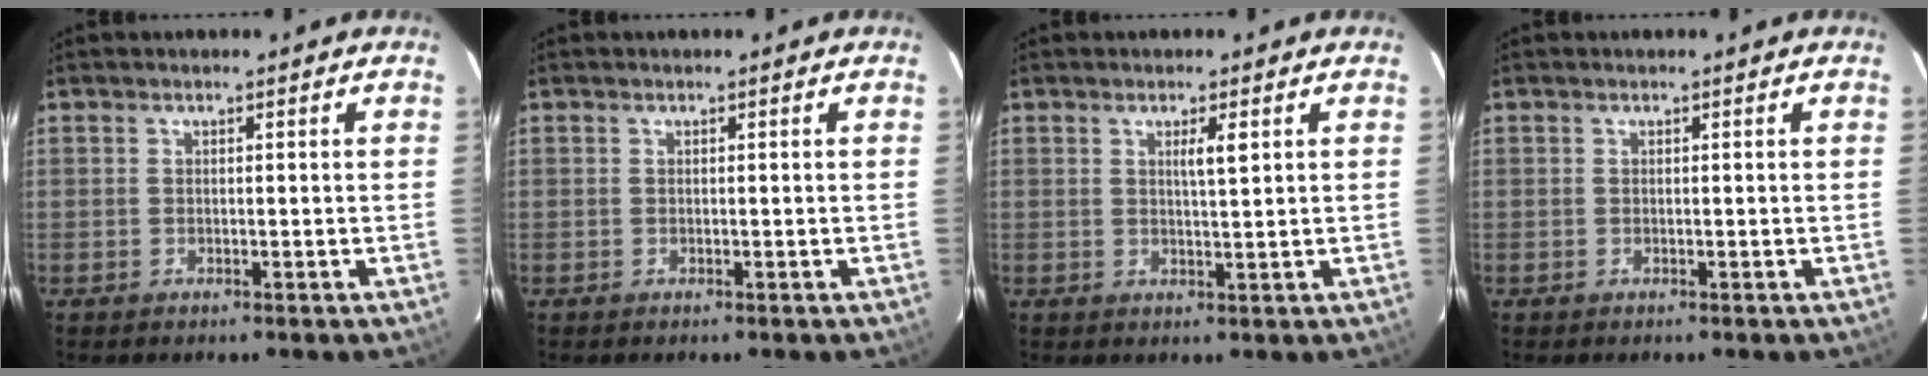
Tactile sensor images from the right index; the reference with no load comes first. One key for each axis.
{"total": 0.0}
{"total": 2.4, "fx": 1.0, "fy": 0.0, "fz": 2.2, "tx": -0.041, "ty": 0.000, "tz": 0.016}
{"total": 0.0}